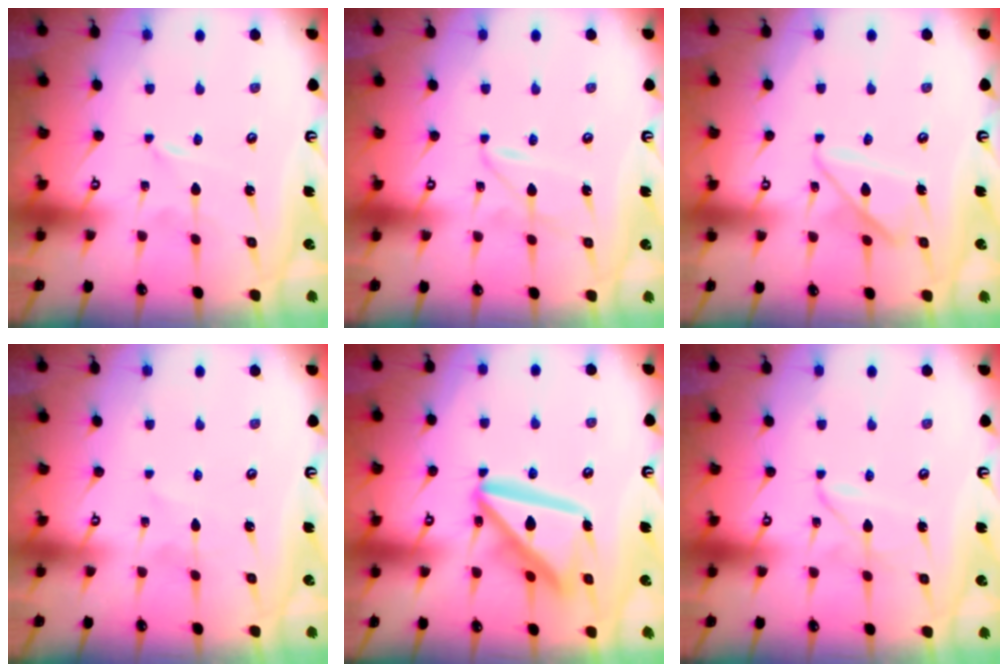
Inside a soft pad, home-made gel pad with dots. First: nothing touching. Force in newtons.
{"total": 2.5, "press": 2.5, "slide": 0.3}
{"total": 10.2, "press": 10.1, "slide": 0.9}
{"total": 1.1, "press": 1.1, "slide": 0.1}
{"total": 17.8, "press": 17.7, "slide": 2.1}
{"total": 1.9, "press": 1.9, "slide": 0.2}